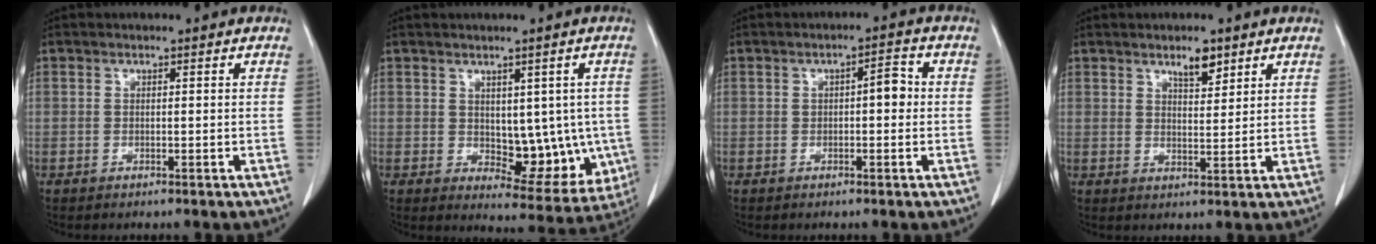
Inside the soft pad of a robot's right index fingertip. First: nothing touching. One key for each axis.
{"total": 9.7, "fx": -0.2, "fy": 5.4, "fz": 8.0, "tx": -0.082, "ty": -0.003, "tz": 0.016}
{"total": 2.9, "fx": 0.0, "fy": 1.1, "fz": 2.7, "tx": -0.039, "ty": 0.017, "tz": -0.001}
{"total": 3.7, "fx": 2.6, "fy": 1.2, "fz": 2.3, "tx": -0.038, "ty": -0.002, "tz": 0.045}